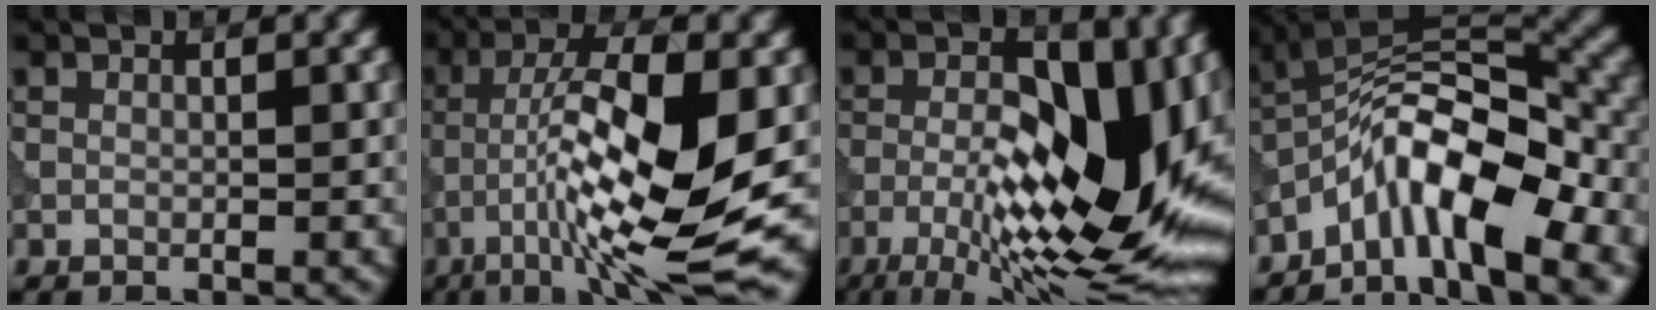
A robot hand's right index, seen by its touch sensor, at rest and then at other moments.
{"total": 12.8, "force": [-3.1, 3.1, 12.0], "torque": [-0.208, 0.000, -0.053]}
{"total": 16.4, "force": [-3.3, 6.0, 14.9], "torque": [-0.214, 0.017, -0.060]}
{"total": 10.6, "force": [-5.9, 3.2, 8.2], "torque": [-0.129, 0.016, -0.111]}